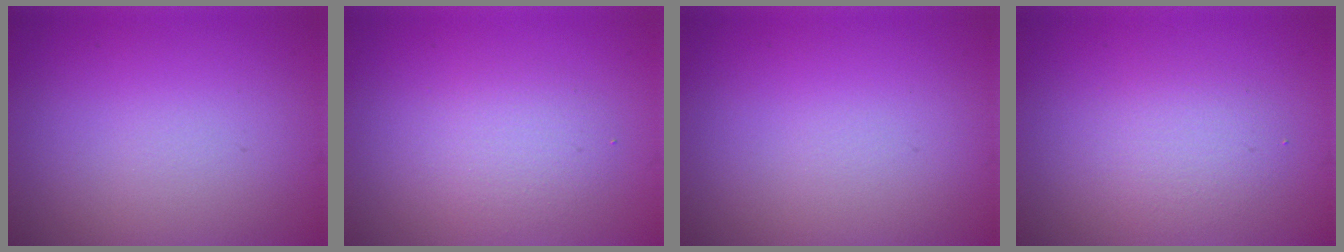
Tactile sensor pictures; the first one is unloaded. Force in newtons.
{"total": 2.3, "press": 2.3, "slide": 0.2}
{"total": 0.0}
{"total": 2.2, "press": 2.2, "slide": 0.1}